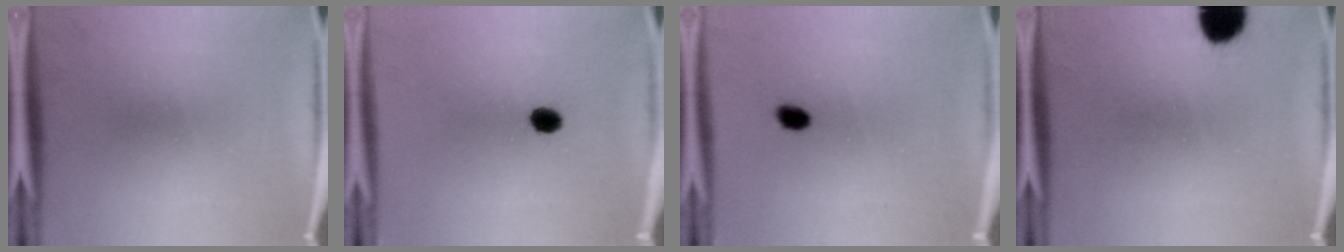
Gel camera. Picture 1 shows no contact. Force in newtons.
{"total": 3.1}
{"total": 1.8}
{"total": 8.0}